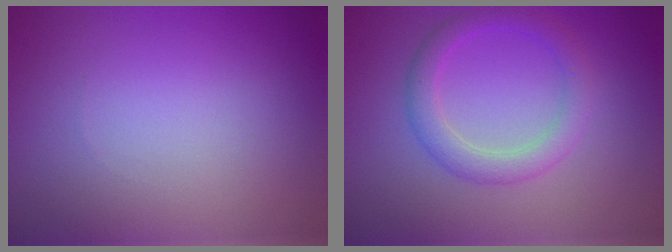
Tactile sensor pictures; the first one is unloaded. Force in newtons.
{"total": 2.8, "press": 2.8, "slide": 0.0}